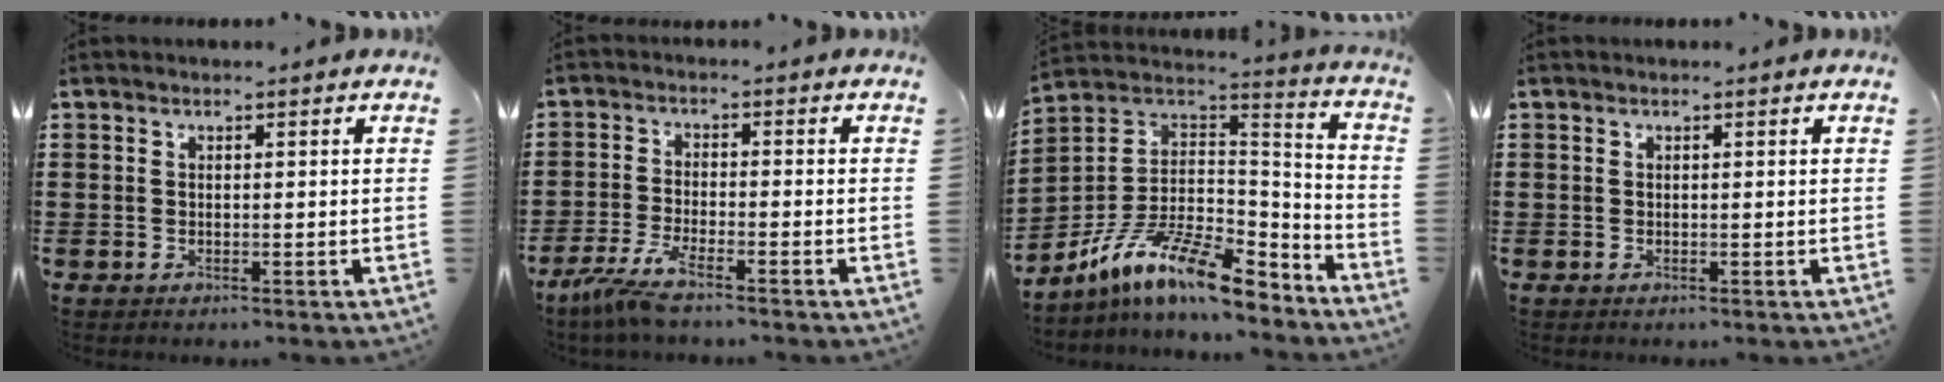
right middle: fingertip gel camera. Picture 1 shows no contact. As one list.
[{"total": 5.0, "force": [-4.0, 0.2, 3.0], "torque": [-0.077, -0.017, -0.079]}, {"total": 13.2, "force": [-9.4, 2.8, 8.8], "torque": [-0.185, 0.007, -0.185]}, {"total": 0.0}]